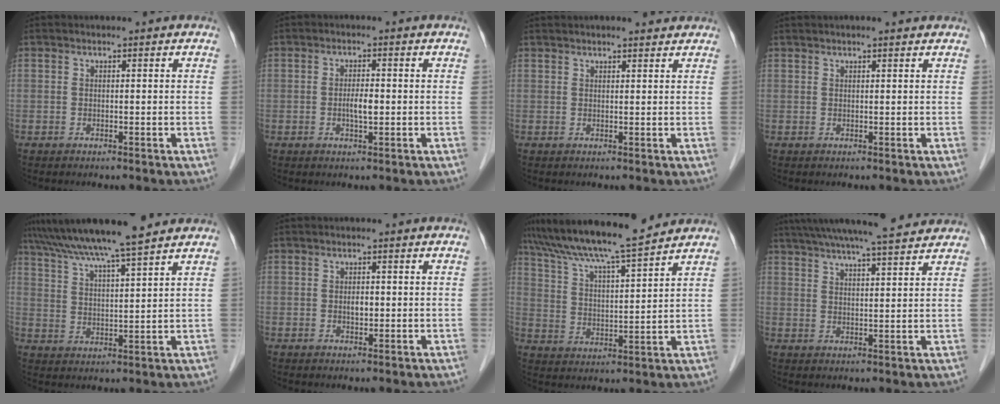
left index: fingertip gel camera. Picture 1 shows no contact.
{"total": 2.5, "force": [-0.4, 0.6, 2.4], "torque": [-0.046, 0.001, -0.006]}
{"total": 4.9, "force": [4.5, 0.6, 1.9], "torque": [-0.026, 0.025, 0.057]}
{"total": 3.4, "force": [2.9, 0.1, 1.7], "torque": [-0.022, 0.025, 0.041]}
{"total": 12.6, "force": [10.9, -0.7, 6.3], "torque": [-0.113, 0.025, 0.175]}
{"total": 1.5, "force": [-0.1, 0.8, 1.2], "torque": [-0.022, 0.001, 0.000]}
{"total": 13.6, "force": [12.1, 0.0, 6.1], "torque": [-0.115, 0.014, 0.205]}
{"total": 15.8, "force": [14.1, 1.4, 7.1], "torque": [-0.122, 0.033, 0.201]}